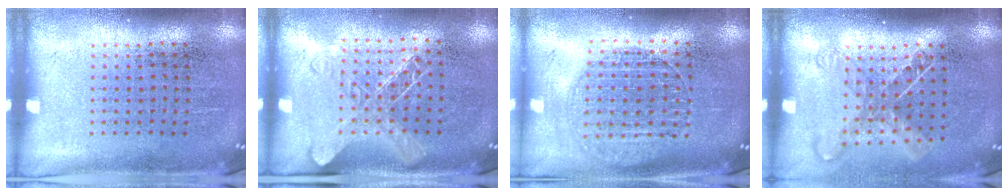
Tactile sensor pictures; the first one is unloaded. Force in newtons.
{"total": 1.4, "press": 1.3, "slide": 0.6}
{"total": 1.8, "press": 1.5, "slide": 0.8}
{"total": 1.6, "press": 1.3, "slide": 1.0}